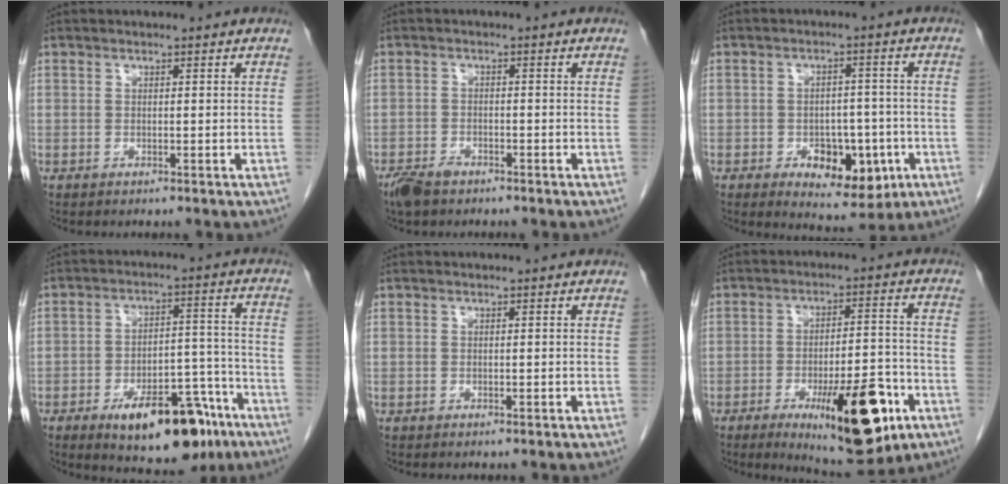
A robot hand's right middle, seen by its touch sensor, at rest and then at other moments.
{"total": 4.1, "force": [-3.1, 1.9, 1.9], "torque": [-0.039, -0.004, -0.052]}
{"total": 8.9, "force": [-3.3, 4.8, 6.7], "torque": [-0.086, 0.005, -0.035]}
{"total": 15.4, "force": [-9.5, 6.1, 10.5], "torque": [-0.125, 0.016, -0.133]}
{"total": 0.0}
{"total": 16.8, "force": [-7.8, 4.5, 14.1], "torque": [-0.175, -0.005, -0.103]}